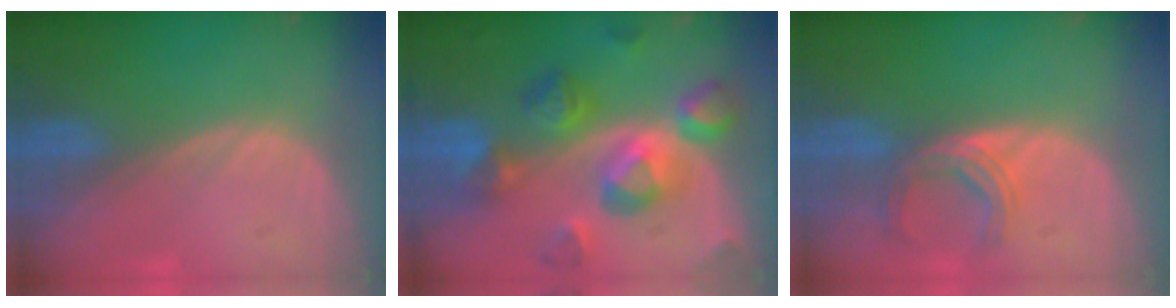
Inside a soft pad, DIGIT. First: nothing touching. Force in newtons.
{"total": 11.1, "press": 11.0, "slide": 1.0}
{"total": 4.9, "press": 4.6, "slide": 1.6}